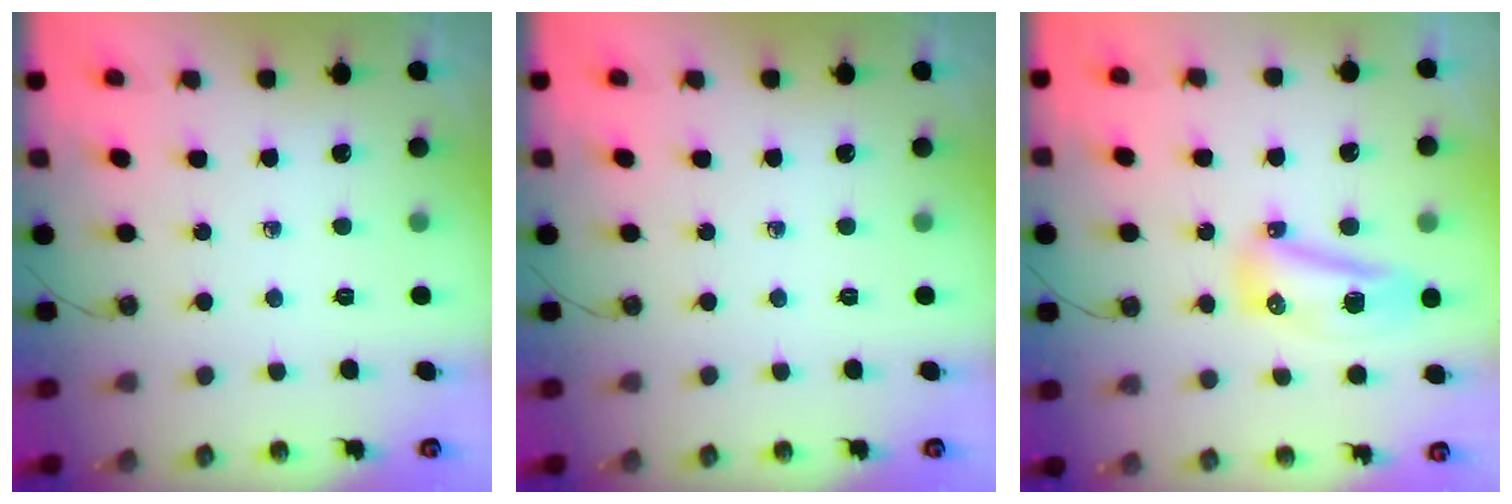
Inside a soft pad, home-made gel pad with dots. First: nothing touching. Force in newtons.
{"total": 0.0}
{"total": 19.4, "press": 12.1, "slide": 15.2}